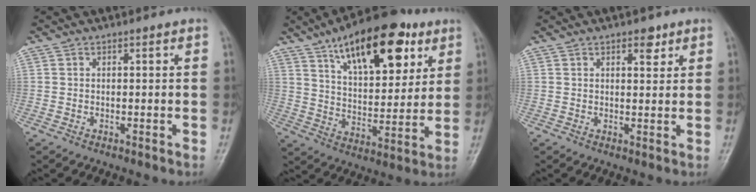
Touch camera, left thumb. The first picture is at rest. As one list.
[{"total": 21.0, "force": [11.2, 9.4, 15.1], "torque": [-0.195, -0.036, 0.183]}, {"total": 3.0, "force": [1.8, 1.4, 1.9], "torque": [-0.013, -0.008, 0.025]}]